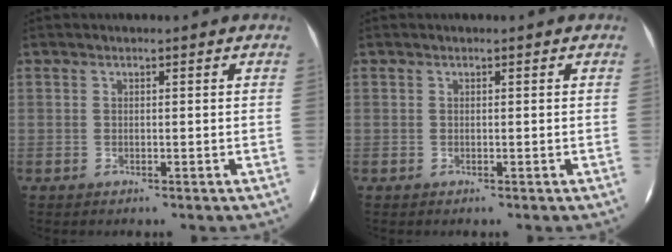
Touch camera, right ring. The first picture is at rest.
{"total": 0.0}